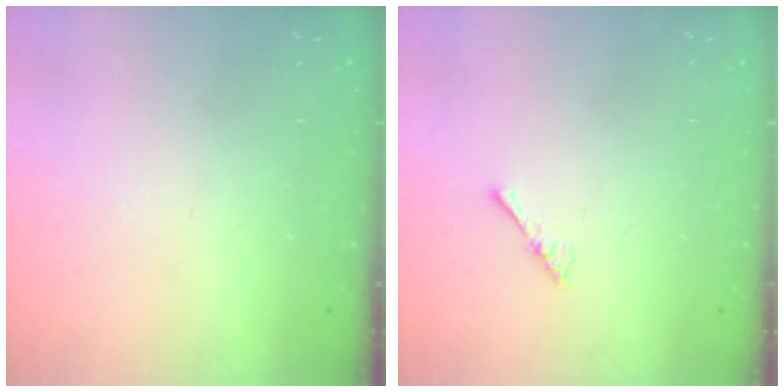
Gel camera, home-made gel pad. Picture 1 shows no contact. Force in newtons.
{"total": 2.4, "press": 2.4, "slide": 0.5}